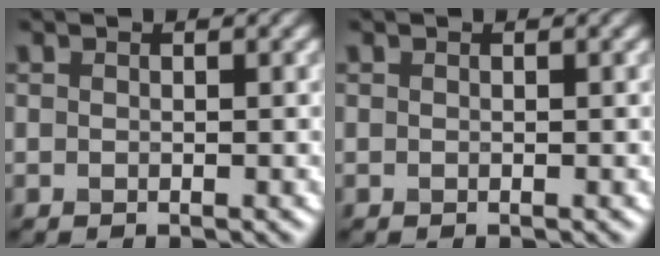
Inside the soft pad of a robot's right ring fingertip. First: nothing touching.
{"total": 0.0}